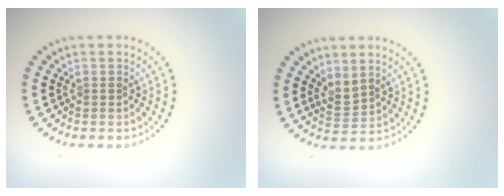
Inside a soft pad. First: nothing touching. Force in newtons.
{"total": 1.8, "press": 1.4, "slide": 1.2}